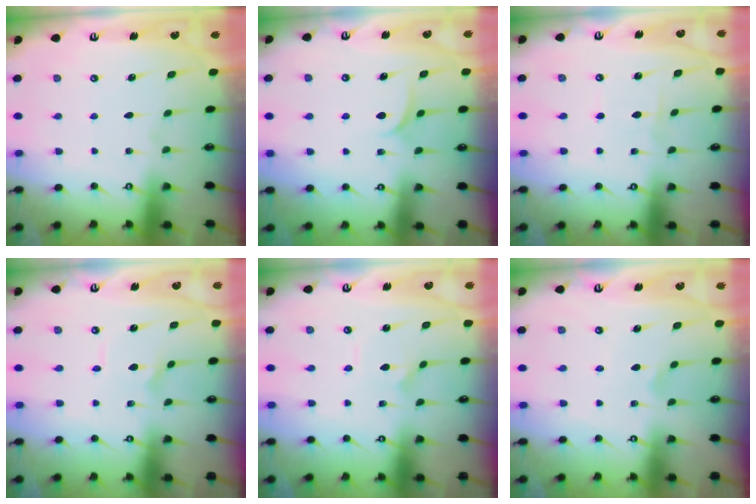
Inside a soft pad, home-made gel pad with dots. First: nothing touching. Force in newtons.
{"total": 4.5, "press": 4.5, "slide": 0.6}
{"total": 1.8, "press": 1.7, "slide": 0.2}
{"total": 2.5, "press": 2.5, "slide": 0.2}
{"total": 2.2, "press": 2.2, "slide": 0.4}
{"total": 1.3, "press": 1.2, "slide": 0.4}